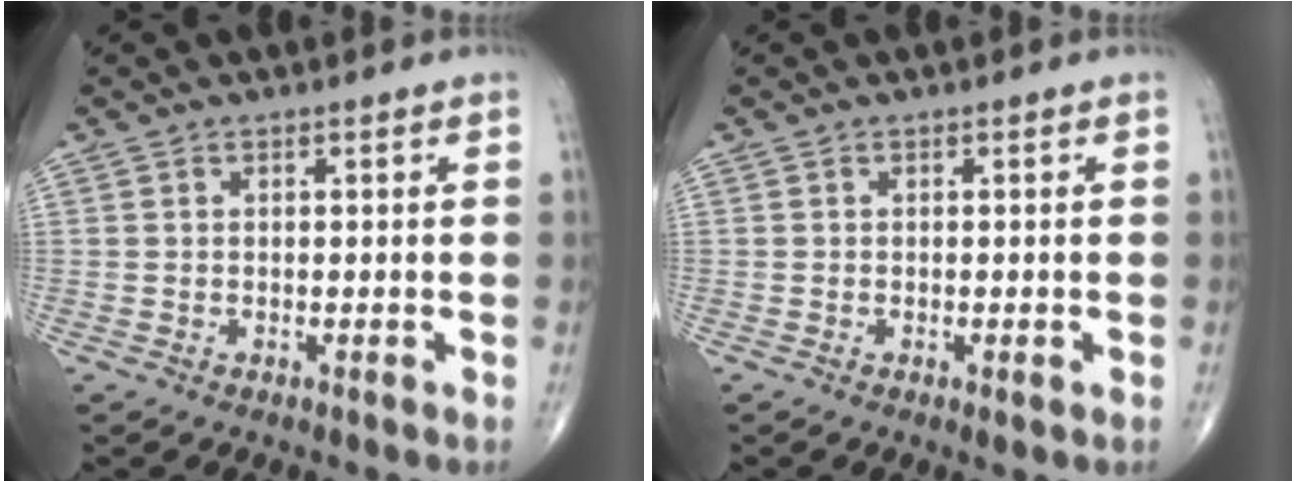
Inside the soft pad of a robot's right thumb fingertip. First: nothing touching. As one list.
[{"total": 1.0, "force": [-0.3, 0.3, 0.9], "torque": [-0.011, -0.003, -0.003]}]